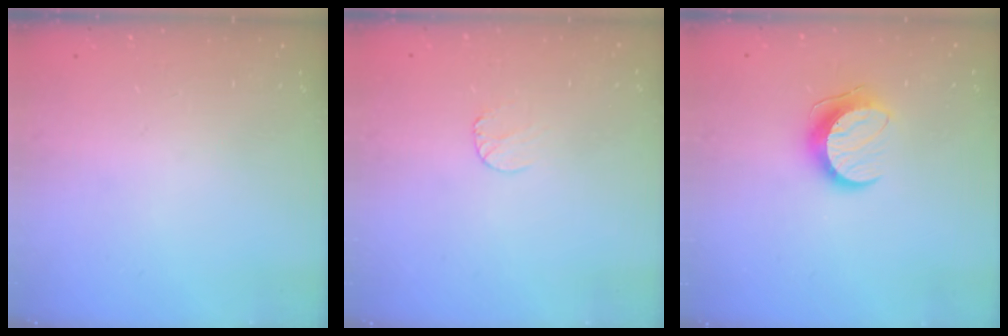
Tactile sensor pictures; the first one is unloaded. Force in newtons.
{"total": 4.8, "press": 4.8, "slide": 0.5}
{"total": 9.7, "press": 9.7, "slide": 0.2}